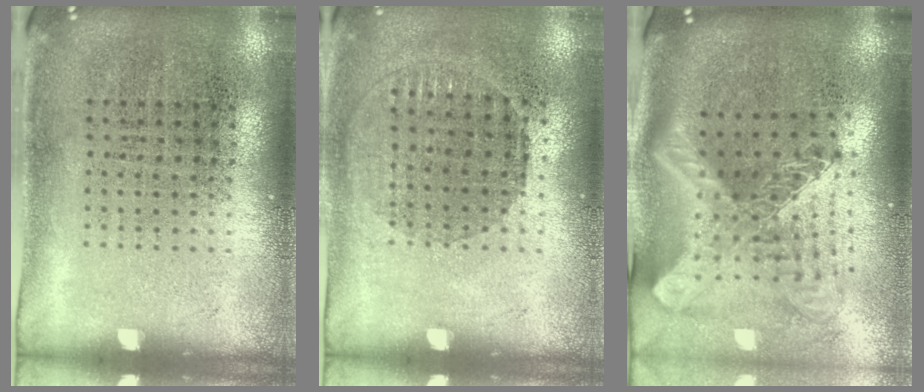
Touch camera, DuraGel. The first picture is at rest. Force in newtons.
{"total": 0.9, "press": 0.9, "slide": 0.3}
{"total": 3.0, "press": 2.1, "slide": 2.2}